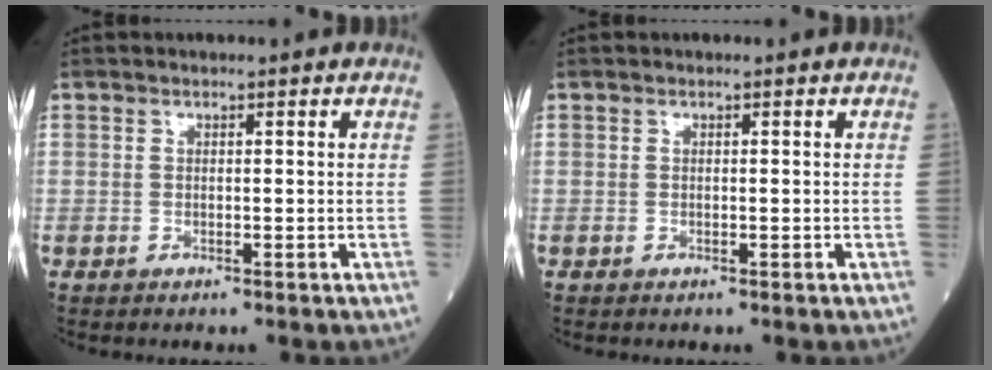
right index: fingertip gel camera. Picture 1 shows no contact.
{"total": 0.0}